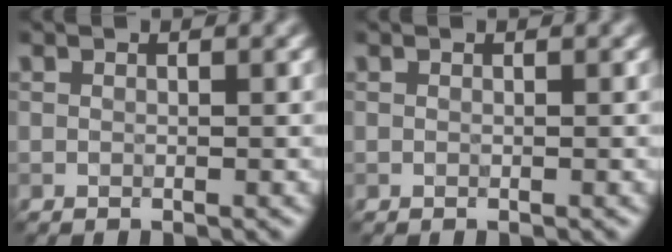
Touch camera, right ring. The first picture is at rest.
{"total": 0.0}